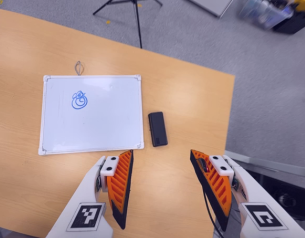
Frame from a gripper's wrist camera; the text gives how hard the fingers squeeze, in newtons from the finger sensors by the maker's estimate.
{"total": 0.0}